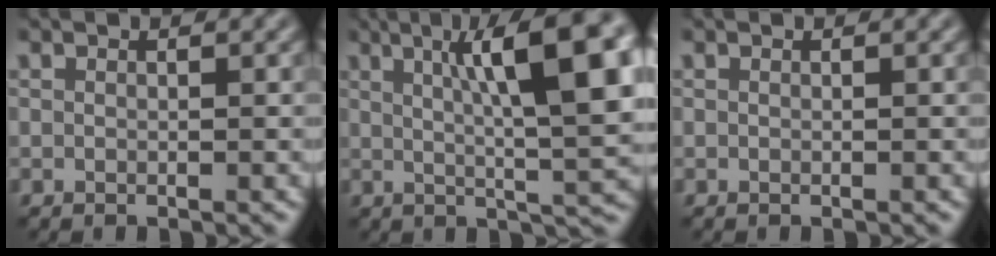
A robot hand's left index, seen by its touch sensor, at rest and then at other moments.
{"total": 12.6, "force": [3.6, 3.0, 11.7], "torque": [-0.144, 0.012, 0.053]}
{"total": 0.0}